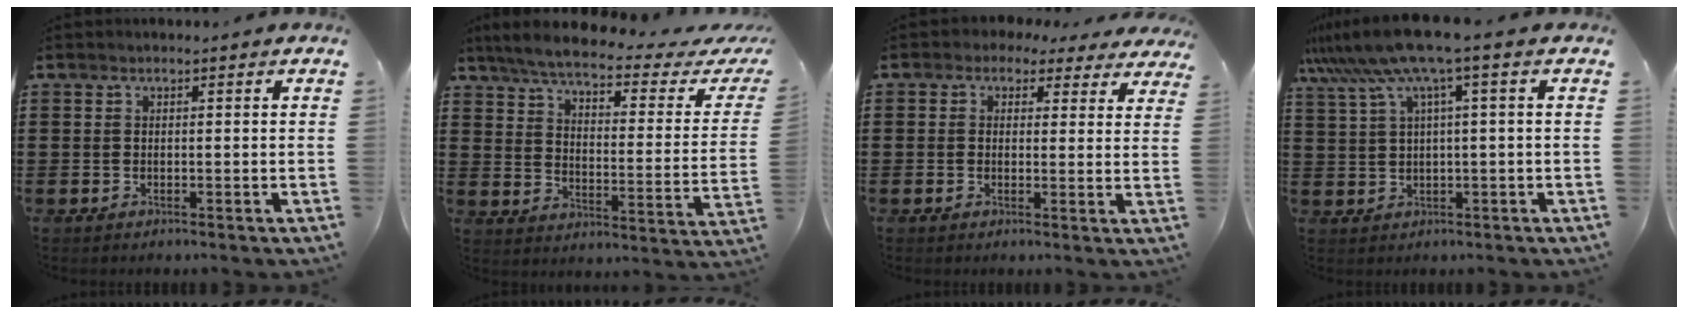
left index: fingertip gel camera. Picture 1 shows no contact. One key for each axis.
{"total": 5.2, "fx": 4.3, "fy": 0.1, "fz": 2.8, "tx": -0.078, "ty": -0.031, "tz": 0.069}
{"total": 2.3, "fx": 1.6, "fy": 1.6, "fz": 0.6, "tx": -0.016, "ty": 0.001, "tz": 0.025}
{"total": 7.3, "fx": 3.3, "fy": -0.3, "fz": 6.6, "tx": -0.151, "ty": -0.024, "tz": 0.051}